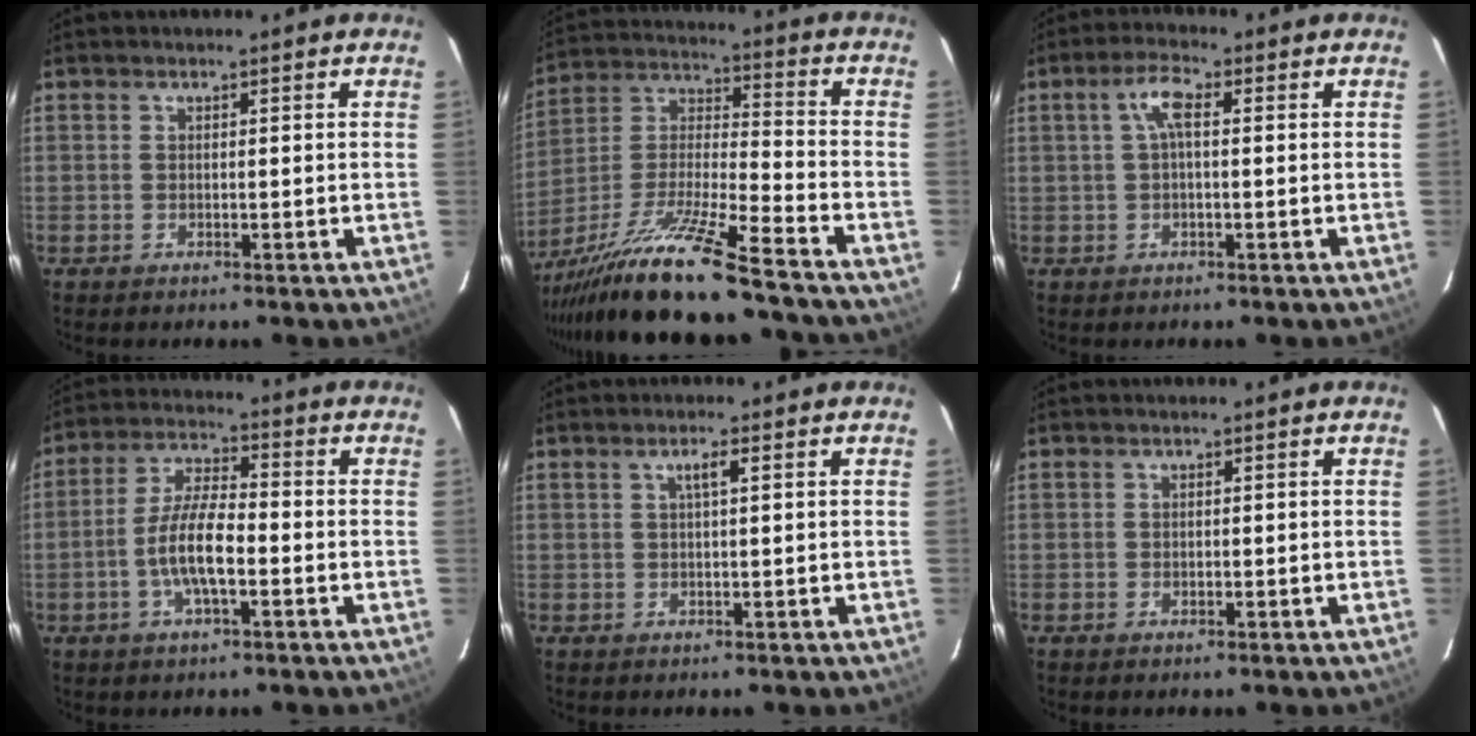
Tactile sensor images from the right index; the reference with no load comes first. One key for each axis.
{"total": 19.9, "fx": -15.7, "fy": 0.4, "fz": 12.3, "tx": -0.235, "ty": -0.020, "tz": -0.286}
{"total": 4.0, "fx": 0.6, "fy": 1.3, "fz": 3.8, "tx": -0.074, "ty": 0.012, "tz": 0.012}
{"total": 9.2, "fx": -2.7, "fy": 2.8, "fz": 8.4, "tx": -0.168, "ty": 0.004, "tz": -0.051}
{"total": 2.0, "fx": 0.7, "fy": 0.1, "fz": 1.9, "tx": -0.034, "ty": 0.004, "tz": 0.014}
{"total": 0.6, "fx": 0.0, "fy": 0.6, "fz": 0.1, "tx": 0.003, "ty": 0.000, "tz": 0.002}